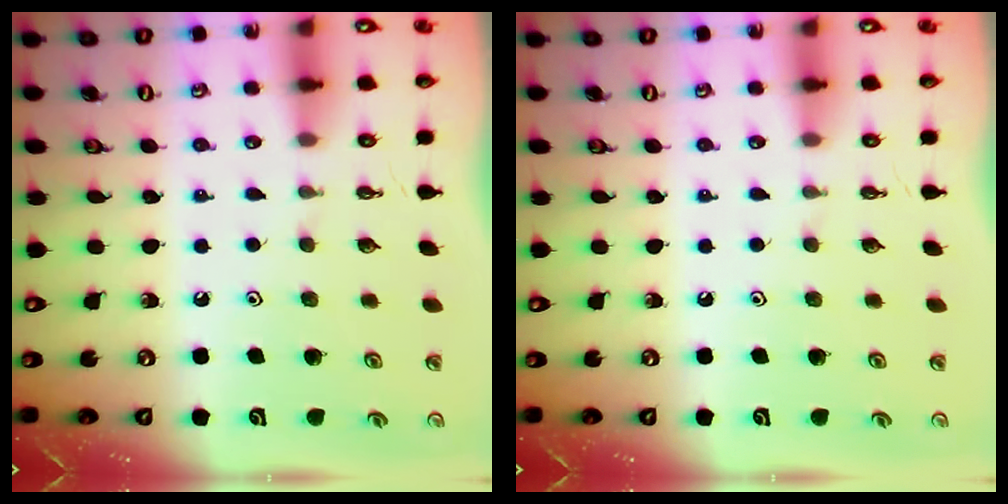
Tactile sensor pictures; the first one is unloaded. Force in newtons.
{"total": 0.0}